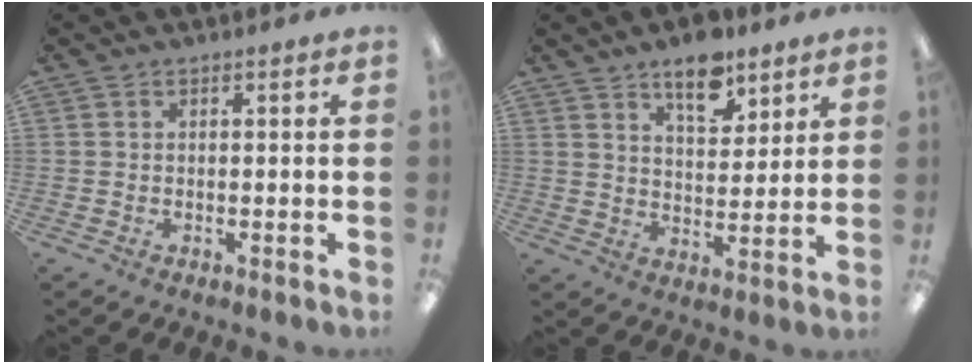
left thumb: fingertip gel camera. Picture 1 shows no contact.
{"total": 10.0, "force": [7.2, 4.6, 5.2], "torque": [-0.065, -0.040, 0.122]}